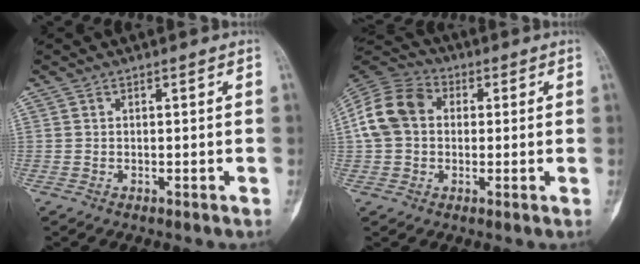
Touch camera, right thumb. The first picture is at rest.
{"total": 12.0, "force": [1.5, 9.4, 7.3], "torque": [-0.134, 0.032, 0.017]}